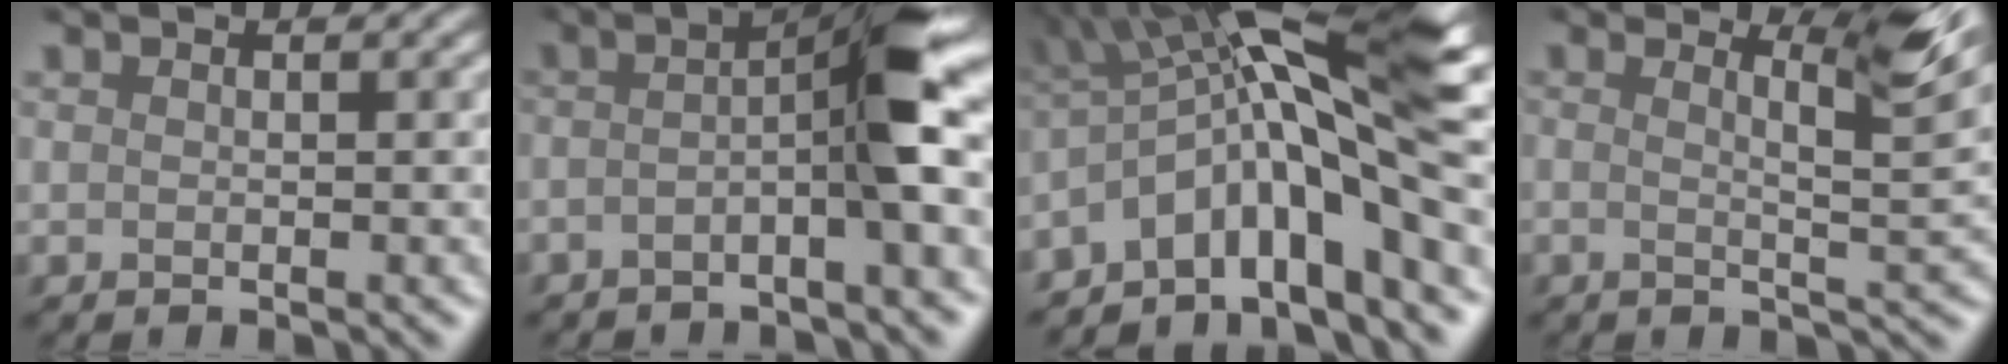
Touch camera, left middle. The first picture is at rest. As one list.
[{"total": 6.2, "force": [-1.2, 0.8, 6.0], "torque": [-0.090, 0.023, -0.035]}, {"total": 11.6, "force": [-1.4, 2.4, 11.2], "torque": [-0.183, 0.021, -0.022]}, {"total": 5.3, "force": [2.2, 0.6, 4.8], "torque": [-0.062, 0.012, 0.031]}]